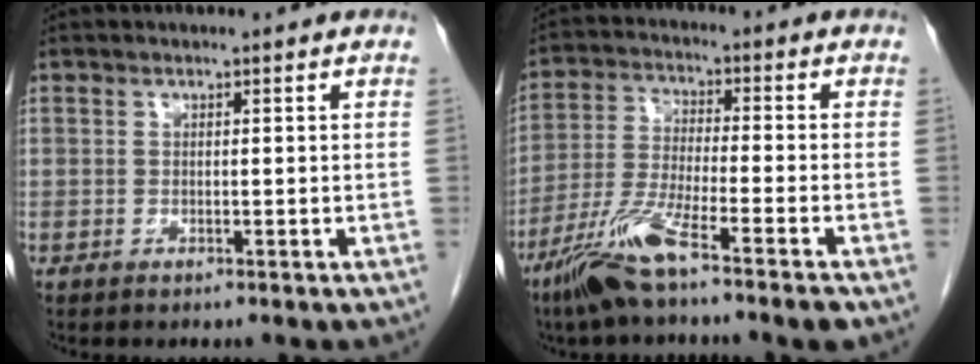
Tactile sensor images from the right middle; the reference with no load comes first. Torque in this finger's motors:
{"motor_torque": [1.09, -0.99, 0.22, 0.11]}